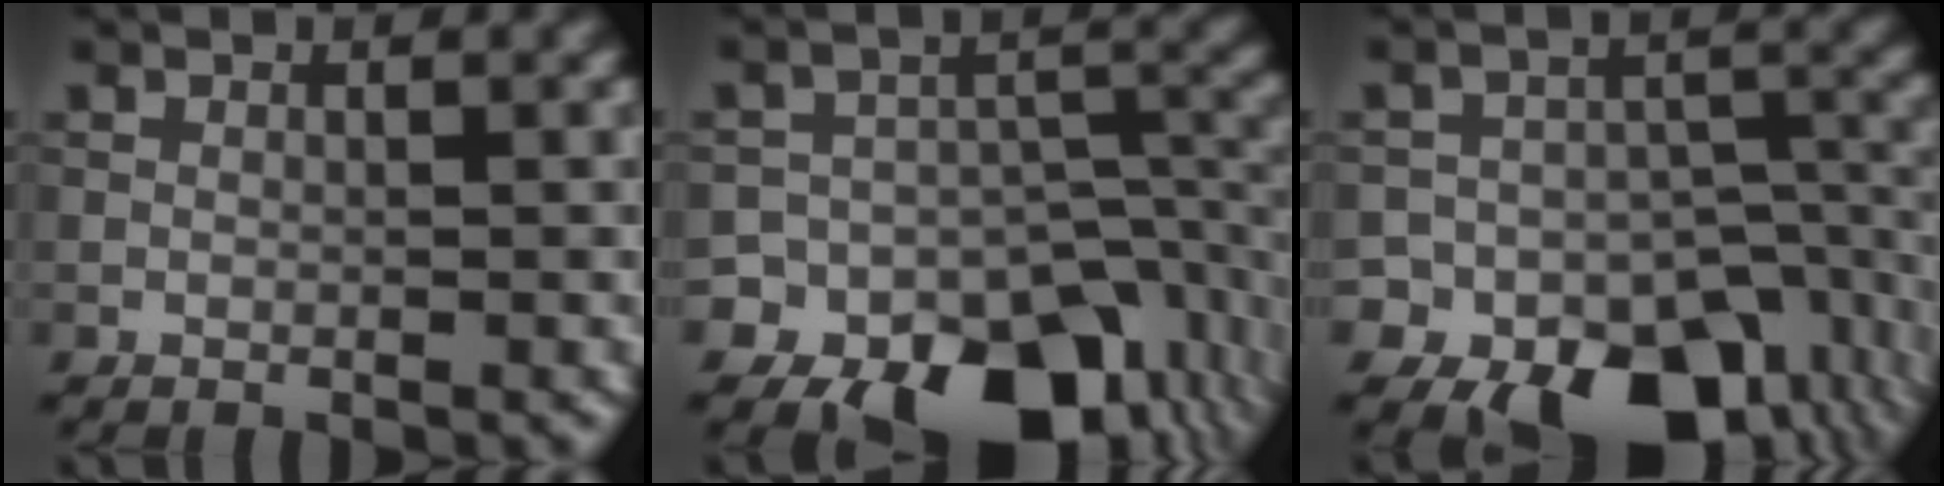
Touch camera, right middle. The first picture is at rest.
{"total": 17.2, "force": [-11.0, 12.0, 5.6], "torque": [-0.089, -0.032, -0.151]}
{"total": 15.3, "force": [-9.3, 10.7, 5.6], "torque": [-0.078, -0.024, -0.122]}